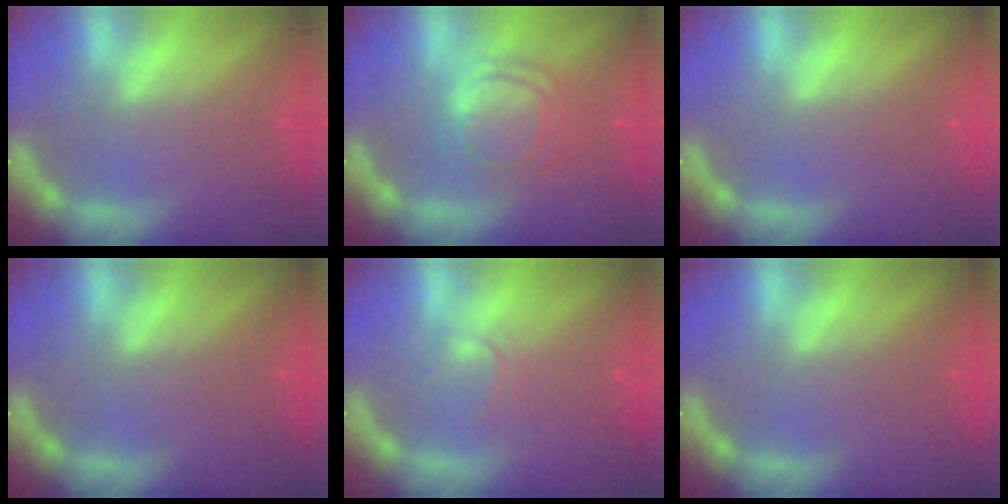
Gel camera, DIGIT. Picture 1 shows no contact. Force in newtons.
{"total": 6.1}
{"total": 0.0}
{"total": 0.0}
{"total": 1.4}
{"total": 0.0}